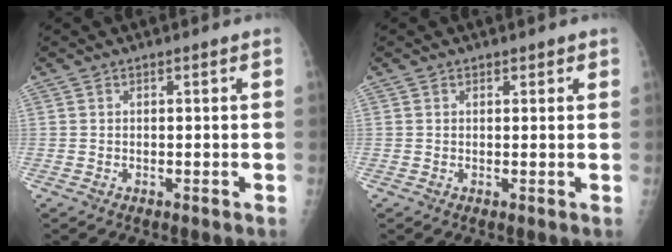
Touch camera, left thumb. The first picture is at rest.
{"total": 1.1, "force": [0.8, 0.7, 0.3], "torque": [0.009, -0.004, 0.006]}